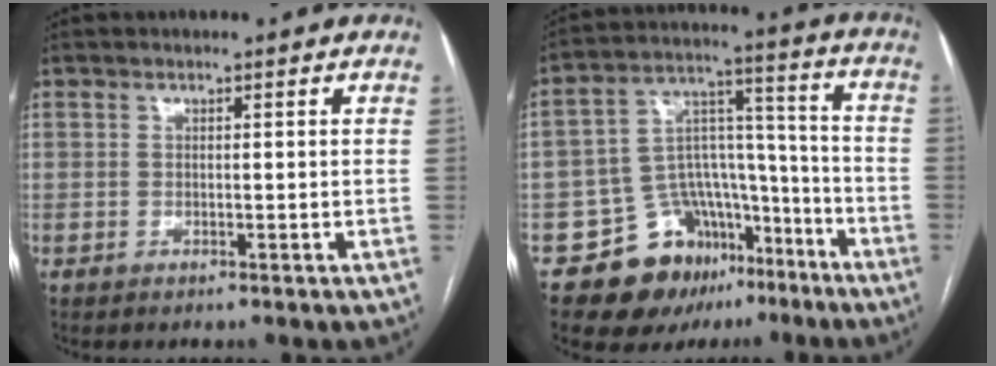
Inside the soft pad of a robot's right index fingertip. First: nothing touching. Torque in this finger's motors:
{"motor_torque": [-0.11, -0.26, -0.64, -0.21]}